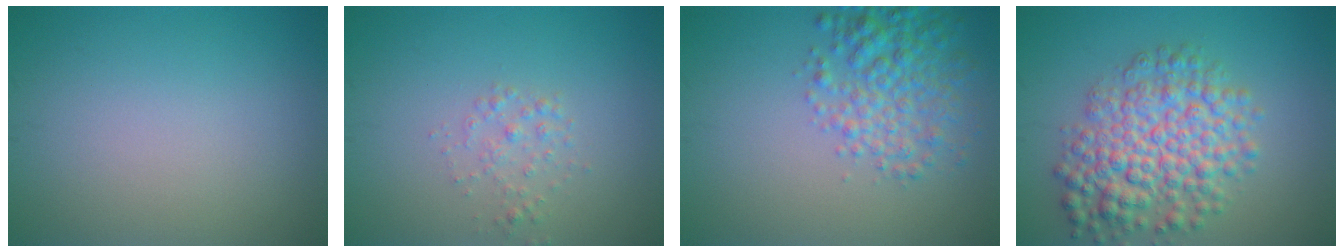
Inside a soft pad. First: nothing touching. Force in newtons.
{"total": 1.4, "press": 1.4, "slide": 0.0}
{"total": 4.7, "press": 4.7, "slide": 0.1}
{"total": 7.2, "press": 7.2, "slide": 0.2}